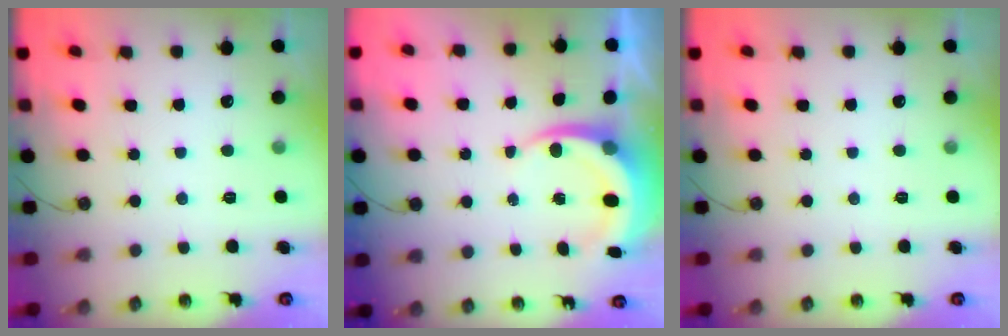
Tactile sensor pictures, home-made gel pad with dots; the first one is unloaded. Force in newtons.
{"total": 7.2, "press": 7.0, "slide": 1.8}
{"total": 0.0}